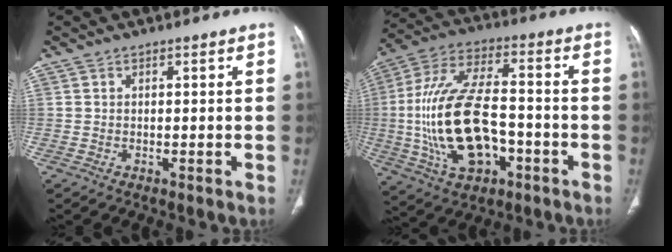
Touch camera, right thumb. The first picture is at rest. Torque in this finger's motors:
{"motor_torque": [1.73, 3.08, 2.41, -0.36, 0.78]}